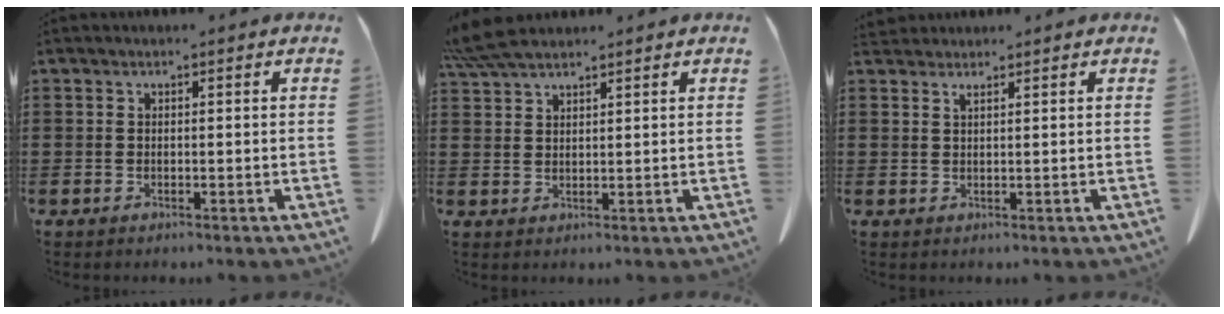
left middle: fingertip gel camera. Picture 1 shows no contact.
{"total": 5.3, "force": [4.4, 1.0, 2.7], "torque": [-0.073, -0.007, 0.083]}
{"total": 1.4, "force": [1.3, 0.0, 0.4], "torque": [-0.012, -0.003, 0.027]}